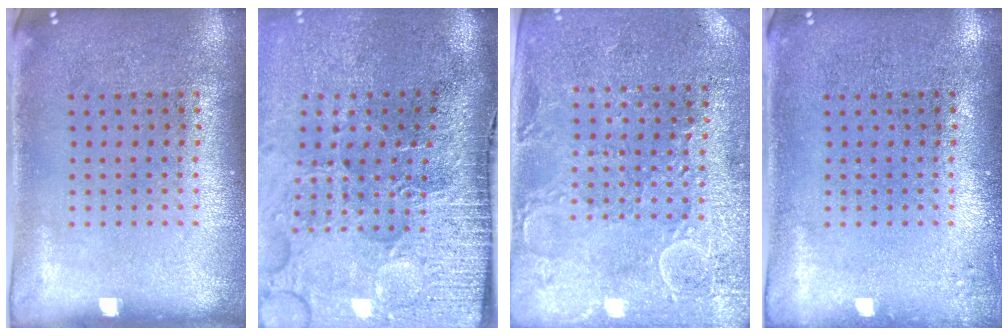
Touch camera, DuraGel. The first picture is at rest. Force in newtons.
{"total": 5.0, "press": 4.0, "slide": 3.0}
{"total": 2.7, "press": 2.7, "slide": 0.6}
{"total": 0.8, "press": 0.8, "slide": 0.2}